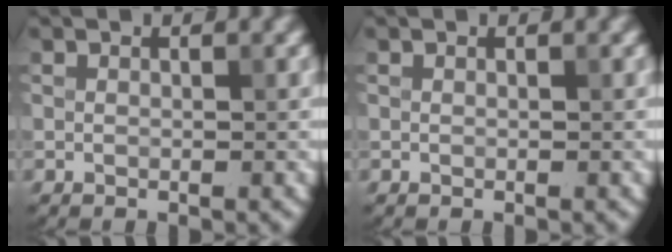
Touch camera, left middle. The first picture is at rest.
{"total": 0.0}